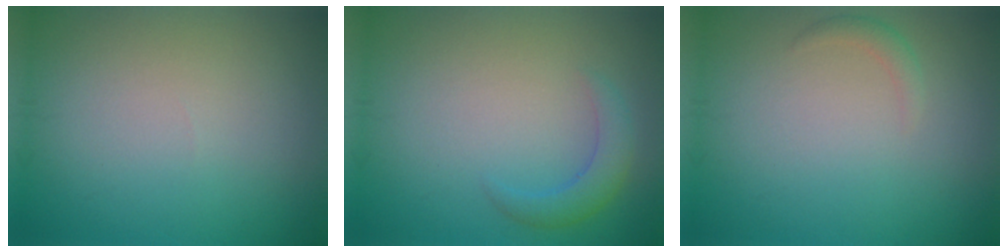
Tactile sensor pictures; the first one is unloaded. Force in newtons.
{"total": 2.3, "press": 2.3, "slide": 0.0}
{"total": 1.0, "press": 1.0, "slide": 0.0}